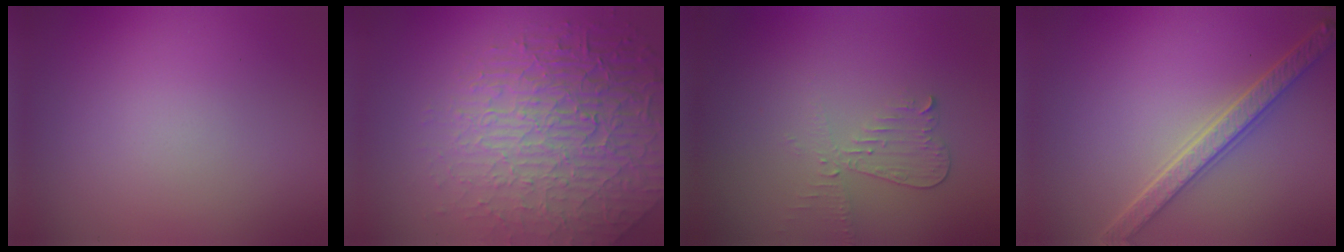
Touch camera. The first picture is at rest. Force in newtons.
{"total": 7.8, "press": 5.9, "slide": 5.1}
{"total": 2.1, "press": 2.1, "slide": 0.1}
{"total": 4.2, "press": 3.6, "slide": 2.3}